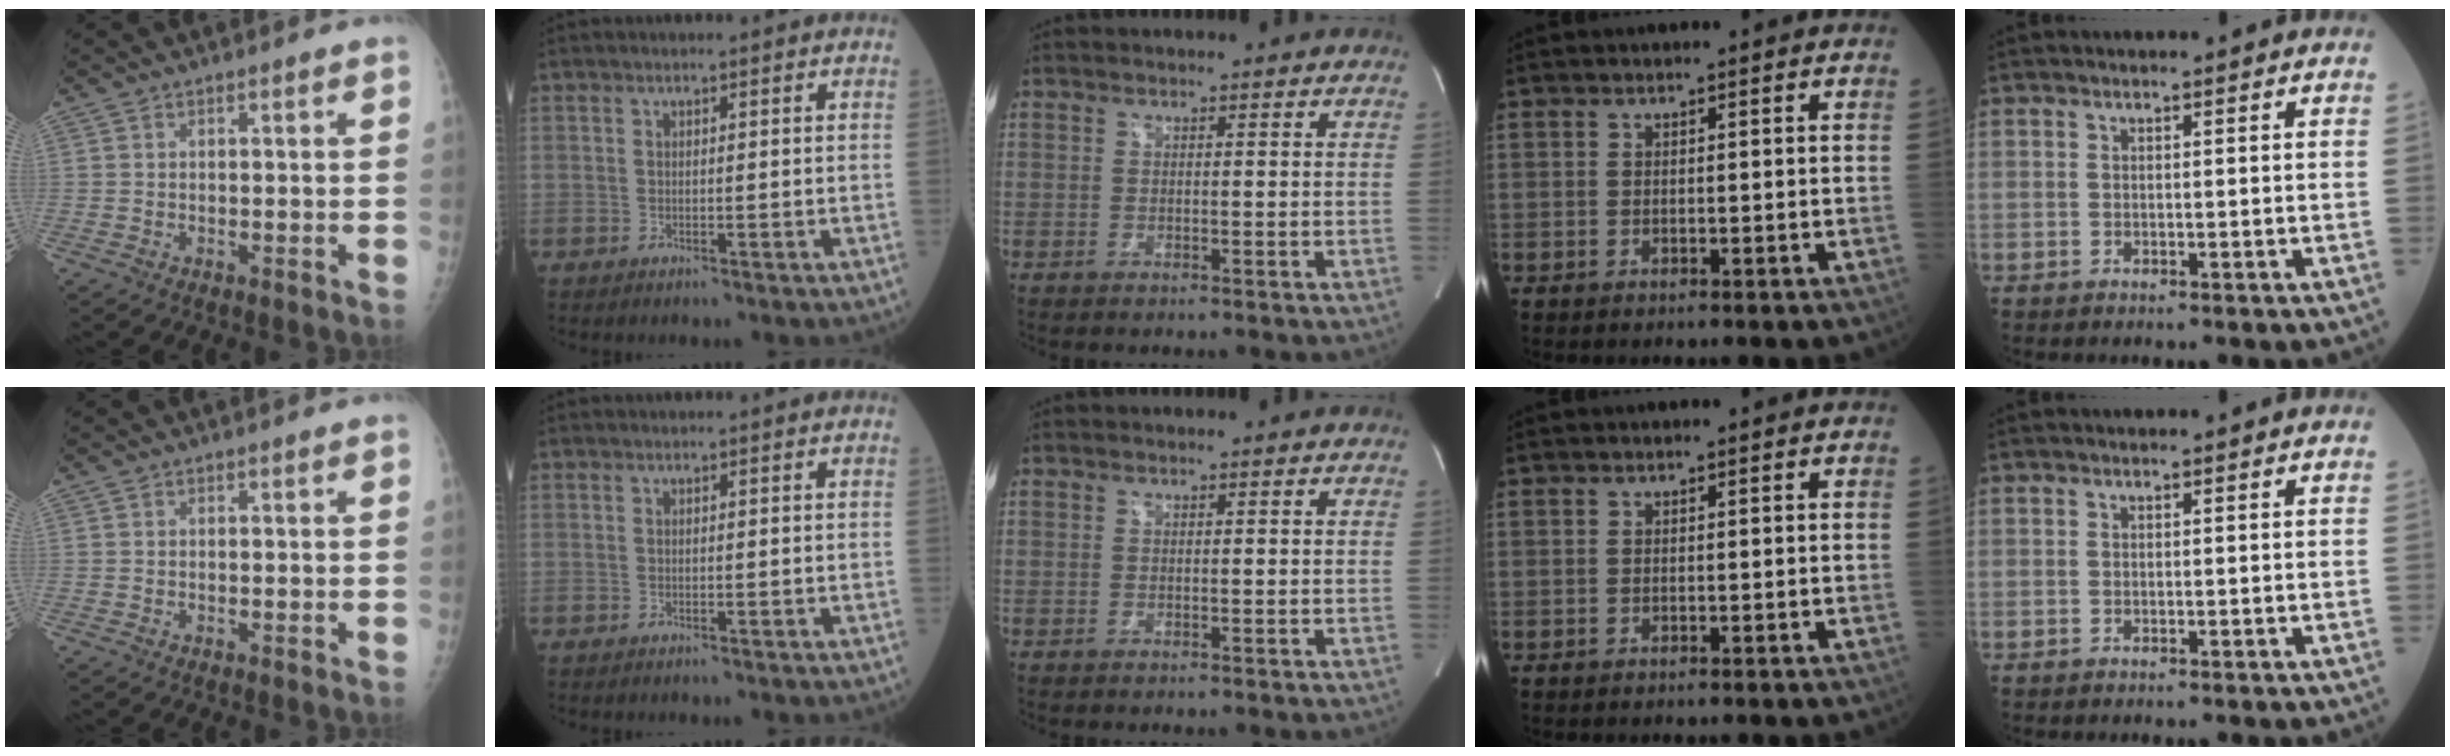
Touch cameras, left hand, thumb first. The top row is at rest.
{}